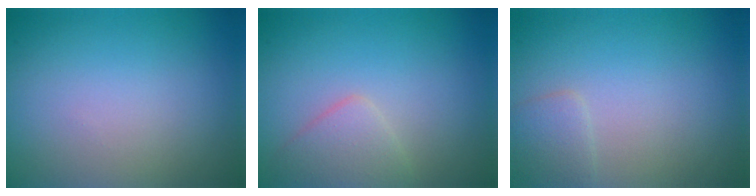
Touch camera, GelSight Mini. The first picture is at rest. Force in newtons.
{"total": 2.3, "press": 2.3, "slide": 0.1}
{"total": 1.5, "press": 1.5, "slide": 0.0}